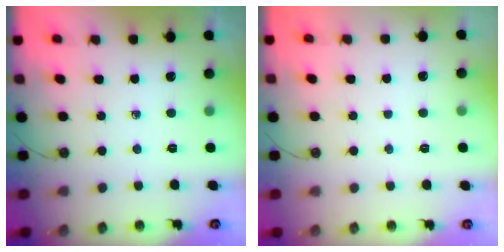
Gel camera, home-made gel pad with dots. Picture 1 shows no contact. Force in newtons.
{"total": 1.2, "press": 1.2, "slide": 0.0}